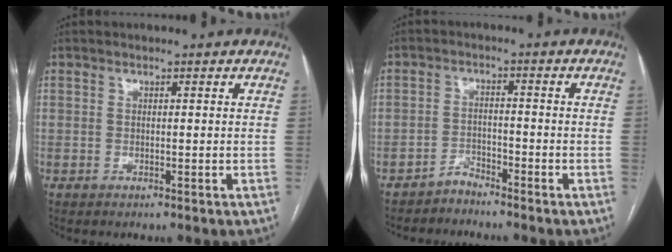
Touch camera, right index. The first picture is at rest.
{"total": 2.4, "force": [-2.3, 0.5, -0.4], "torque": [0.015, -0.003, -0.042]}